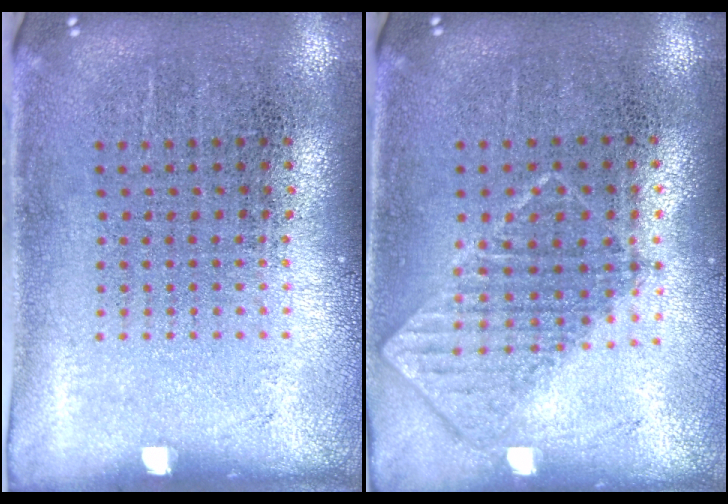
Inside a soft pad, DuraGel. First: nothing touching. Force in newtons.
{"total": 0.7, "press": 0.7, "slide": 0.1}